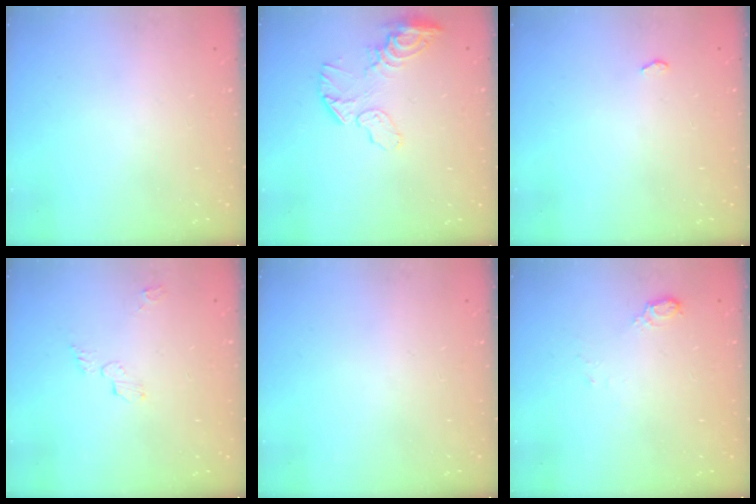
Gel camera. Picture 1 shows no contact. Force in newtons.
{"total": 10.4, "press": 10.3, "slide": 1.6}
{"total": 2.2, "press": 2.2, "slide": 0.3}
{"total": 3.7, "press": 3.7, "slide": 0.4}
{"total": 0.0}
{"total": 5.6, "press": 5.6, "slide": 0.6}